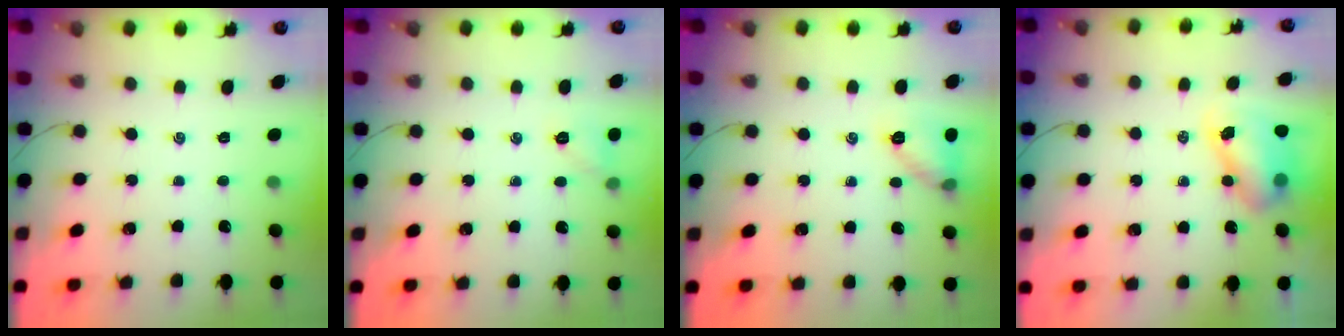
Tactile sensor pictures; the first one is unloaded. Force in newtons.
{"total": 6.0, "press": 5.7, "slide": 1.7}
{"total": 9.4, "press": 9.3, "slide": 0.9}
{"total": 8.2, "press": 8.0, "slide": 2.0}